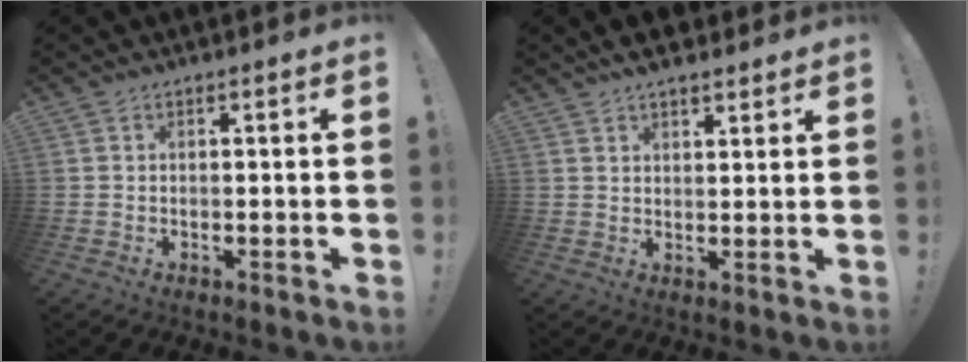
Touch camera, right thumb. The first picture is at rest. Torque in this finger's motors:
{"motor_torque": [-0.33, 0.71, 0.36, 0.36, 0.05]}